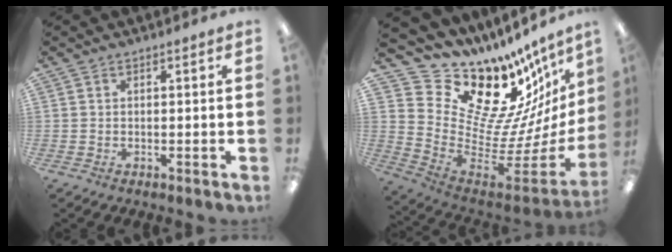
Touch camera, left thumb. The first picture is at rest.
{"total": 19.4, "force": [13.6, 11.2, 8.2], "torque": [-0.110, -0.143, 0.273]}